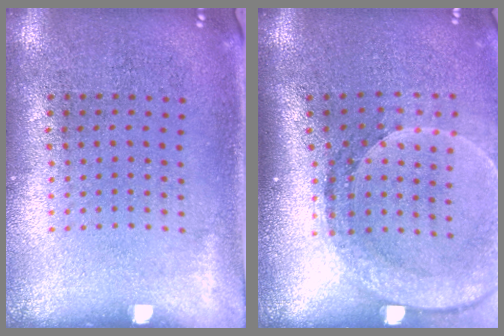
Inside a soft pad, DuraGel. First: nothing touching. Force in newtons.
{"total": 2.8, "press": 2.1, "slide": 1.8}